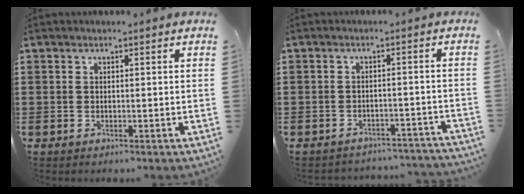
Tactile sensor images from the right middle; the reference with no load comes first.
{"total": 2.5, "force": [-2.5, 0.1, 0.2], "torque": [-0.011, -0.002, -0.052]}